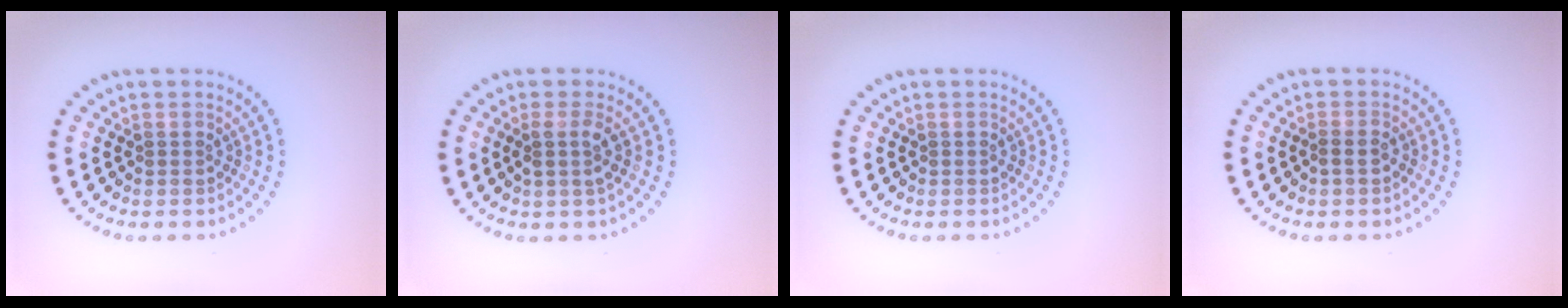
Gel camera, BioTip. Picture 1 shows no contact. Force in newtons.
{"total": 1.7, "press": 1.3, "slide": 1.1}
{"total": 0.0}
{"total": 0.9, "press": 0.7, "slide": 0.5}